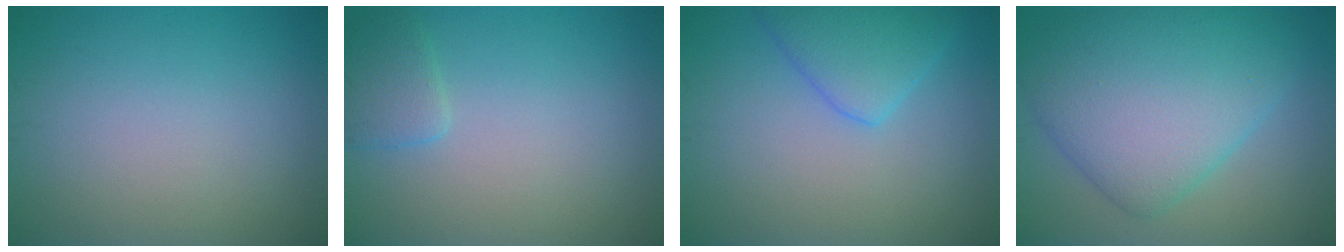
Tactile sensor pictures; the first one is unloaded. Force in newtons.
{"total": 1.8, "press": 1.8, "slide": 0.2}
{"total": 3.8, "press": 3.8, "slide": 0.3}
{"total": 9.5, "press": 9.5, "slide": 0.1}